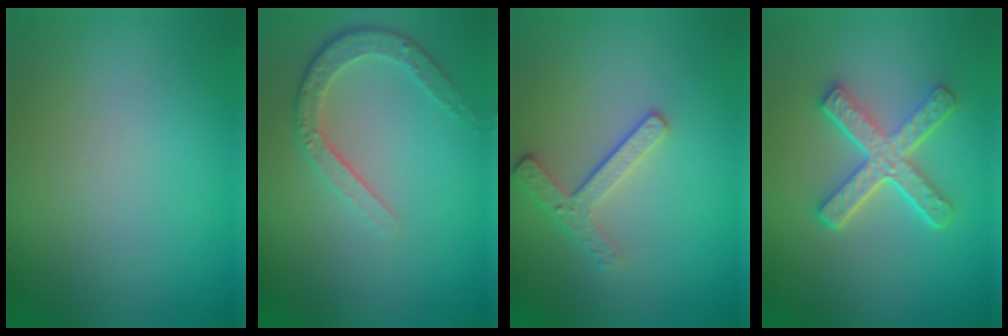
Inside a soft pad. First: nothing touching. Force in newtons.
{"total": 3.5, "press": 2.8, "slide": 2.1}
{"total": 2.4, "press": 2.3, "slide": 0.8}
{"total": 5.3, "press": 3.9, "slide": 3.6}